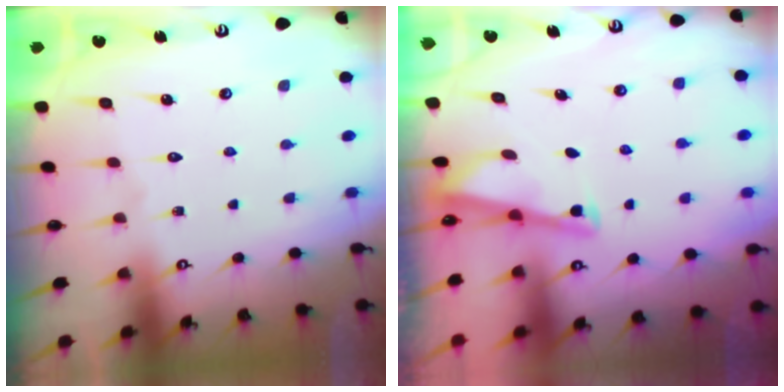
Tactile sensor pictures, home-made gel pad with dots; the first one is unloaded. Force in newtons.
{"total": 2.8, "press": 2.8, "slide": 0.3}